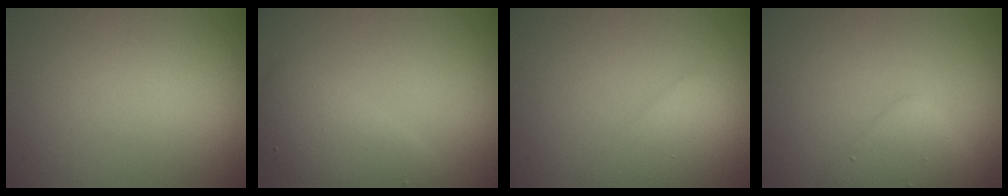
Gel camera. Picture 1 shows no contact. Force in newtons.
{"total": 3.4, "press": 3.4, "slide": 0.2}
{"total": 2.8, "press": 2.8, "slide": 0.1}
{"total": 2.8, "press": 2.8, "slide": 0.1}